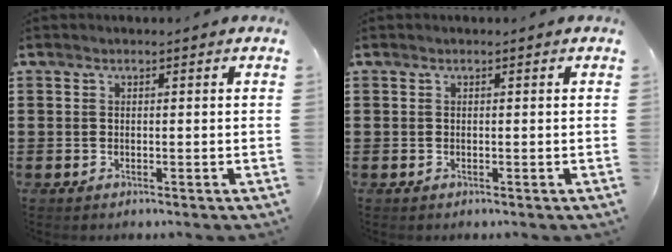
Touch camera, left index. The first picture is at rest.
{"total": 0.0}